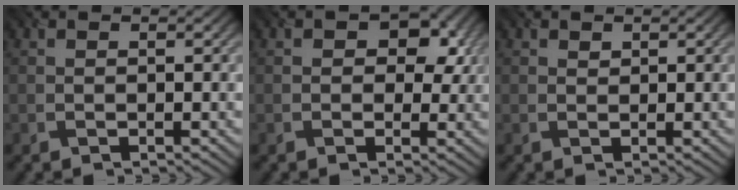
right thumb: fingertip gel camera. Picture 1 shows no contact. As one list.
[{"total": 4.5, "force": [1.3, 3.3, 2.8], "torque": [-0.030, -0.005, 0.008]}, {"total": 0.7, "force": [0.5, 0.4, 0.1], "torque": [-0.002, -0.003, 0.012]}]